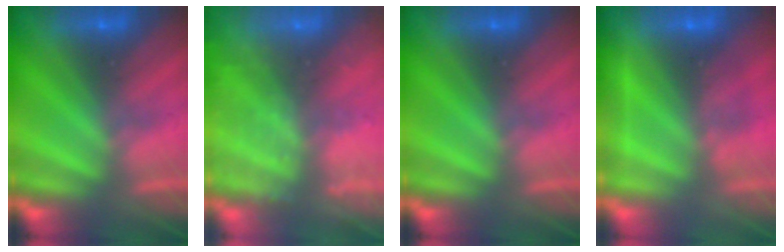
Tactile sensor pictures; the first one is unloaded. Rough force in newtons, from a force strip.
{"total": 6.0}
{"total": 0.0}
{"total": 2.2}